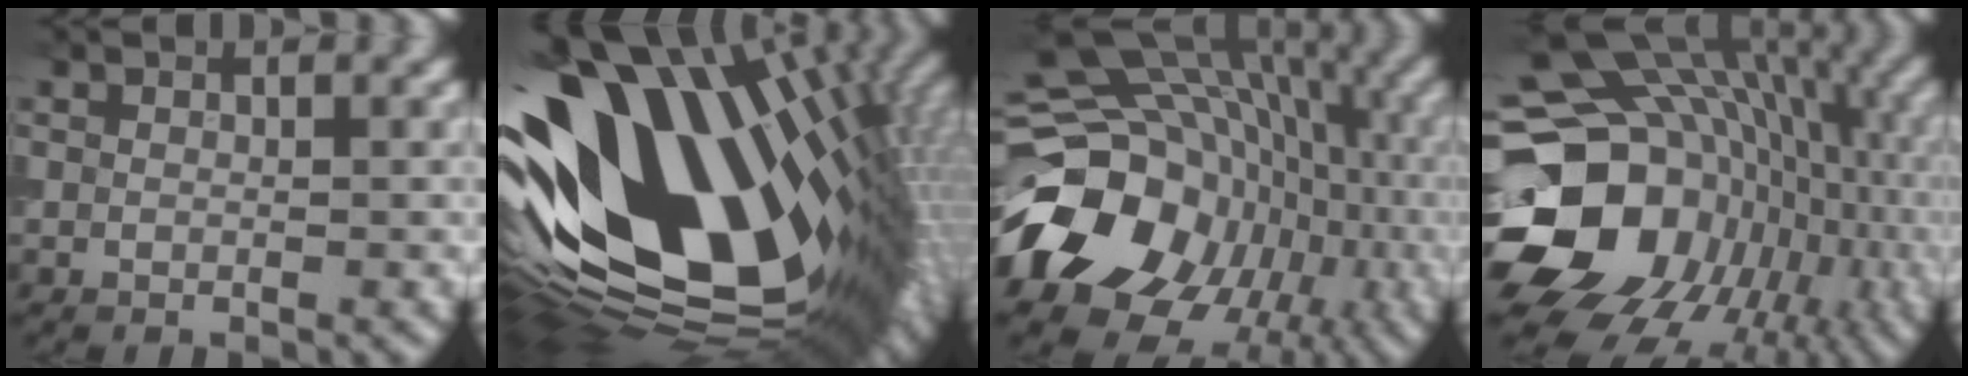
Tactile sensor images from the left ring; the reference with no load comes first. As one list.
[{"total": 20.3, "force": [2.1, 10.8, 17.0], "torque": [-0.322, -0.049, 0.042]}, {"total": 20.5, "force": [-4.7, 16.8, 10.8], "torque": [-0.161, -0.022, -0.090]}, {"total": 19.2, "force": [-3.1, 16.2, 9.8], "torque": [-0.173, -0.008, -0.040]}]